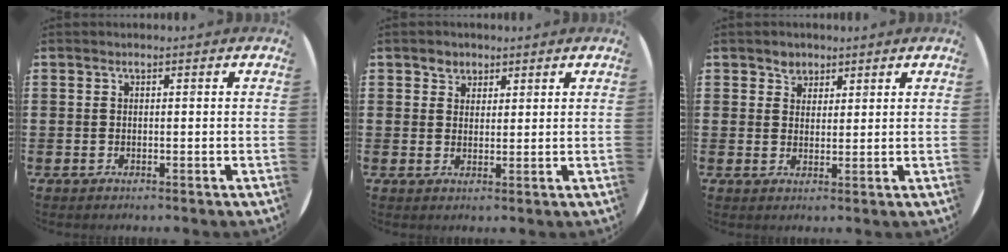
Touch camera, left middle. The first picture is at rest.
{"total": 2.2, "force": [1.7, 1.4, 0.0], "torque": [0.003, 0.002, 0.032]}
{"total": 2.4, "force": [1.9, 1.4, 0.0], "torque": [0.004, 0.002, 0.036]}